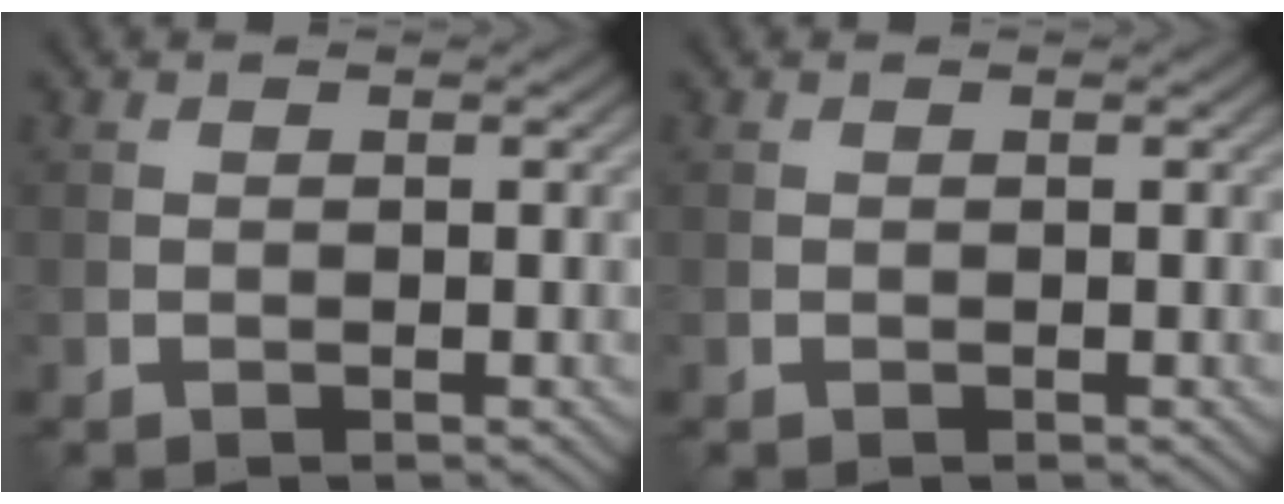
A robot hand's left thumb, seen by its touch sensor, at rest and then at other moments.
{"total": 0.0}